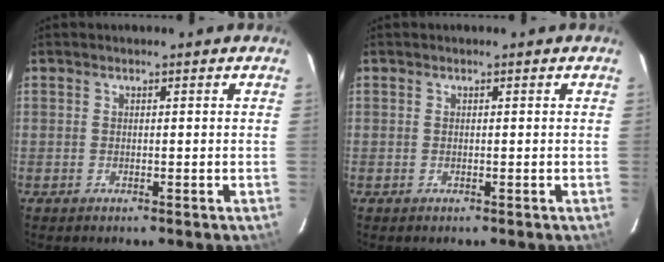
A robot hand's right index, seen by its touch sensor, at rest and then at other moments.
{"total": 0.0}